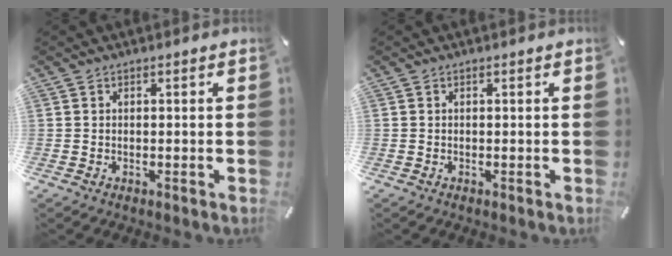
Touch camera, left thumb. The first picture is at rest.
{"total": 0.0}